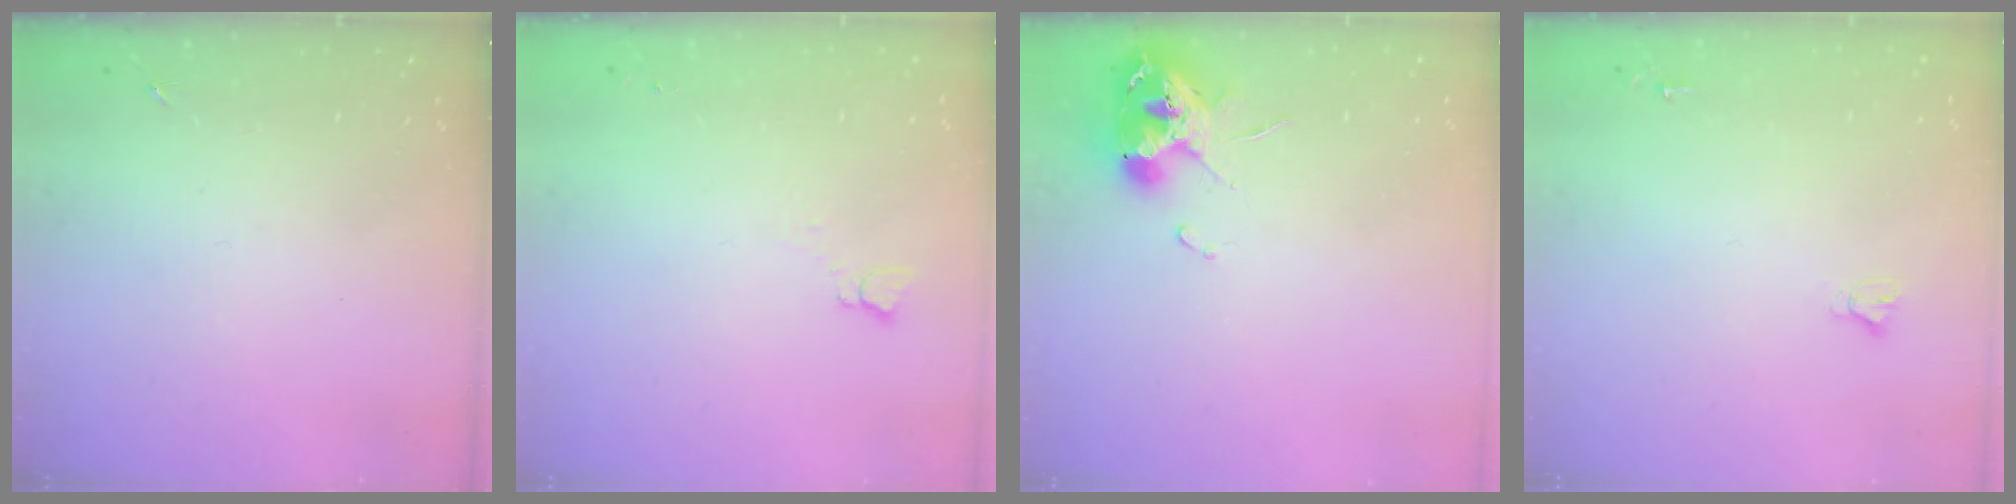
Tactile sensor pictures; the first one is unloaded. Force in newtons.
{"total": 2.7, "press": 2.7, "slide": 0.3}
{"total": 11.1, "press": 11.0, "slide": 1.2}
{"total": 2.4, "press": 2.4, "slide": 0.2}